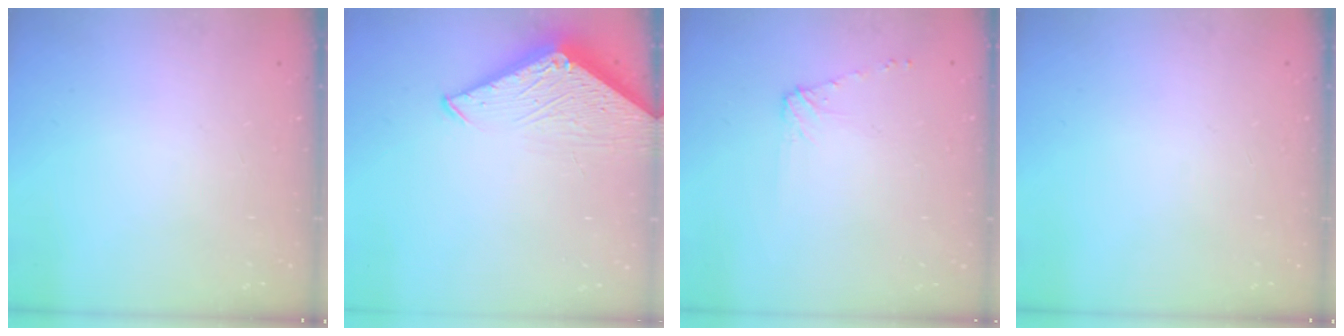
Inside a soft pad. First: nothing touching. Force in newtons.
{"total": 4.6, "press": 4.6, "slide": 0.5}
{"total": 6.2, "press": 6.1, "slide": 0.8}
{"total": 0.0}